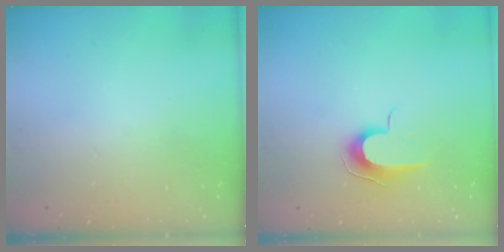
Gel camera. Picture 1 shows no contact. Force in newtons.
{"total": 8.9, "press": 8.9, "slide": 0.8}